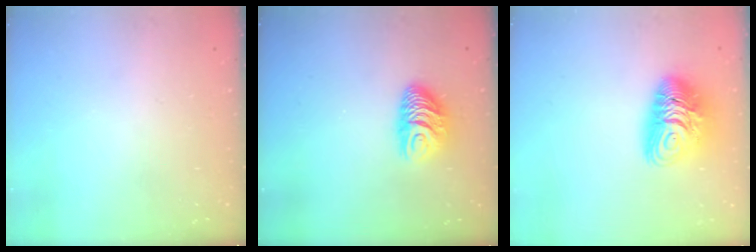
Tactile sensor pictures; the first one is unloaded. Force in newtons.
{"total": 9.5, "press": 9.4, "slide": 0.9}
{"total": 11.5, "press": 11.4, "slide": 1.1}